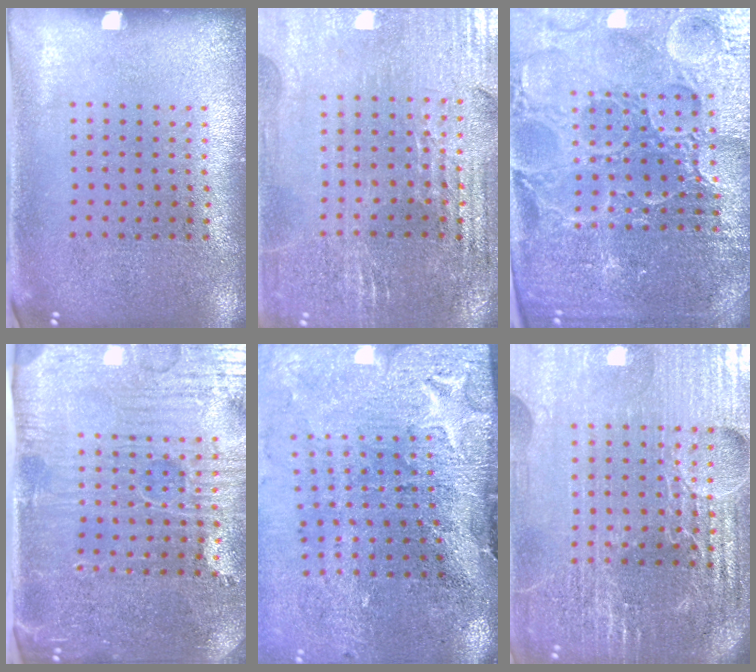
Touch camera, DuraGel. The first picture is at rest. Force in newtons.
{"total": 2.9, "press": 2.8, "slide": 0.5}
{"total": 5.5, "press": 5.1, "slide": 2.0}
{"total": 4.9, "press": 4.4, "slide": 2.0}
{"total": 4.8, "press": 3.8, "slide": 2.9}
{"total": 6.2, "press": 5.5, "slide": 2.9}